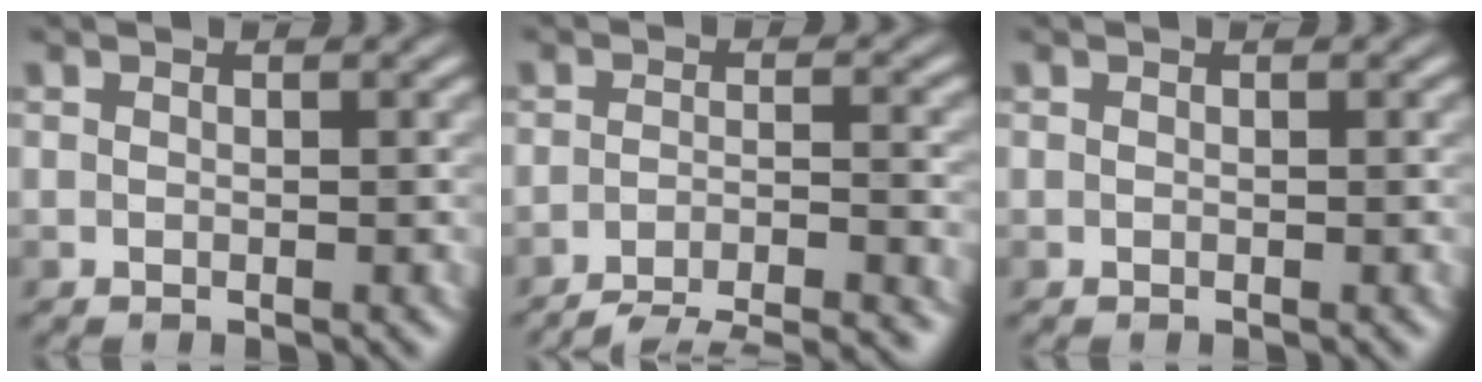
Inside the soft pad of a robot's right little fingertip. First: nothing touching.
{"total": 6.8, "force": [-6.5, 0.7, 1.9], "torque": [-0.035, -0.002, -0.102]}
{"total": 0.0}